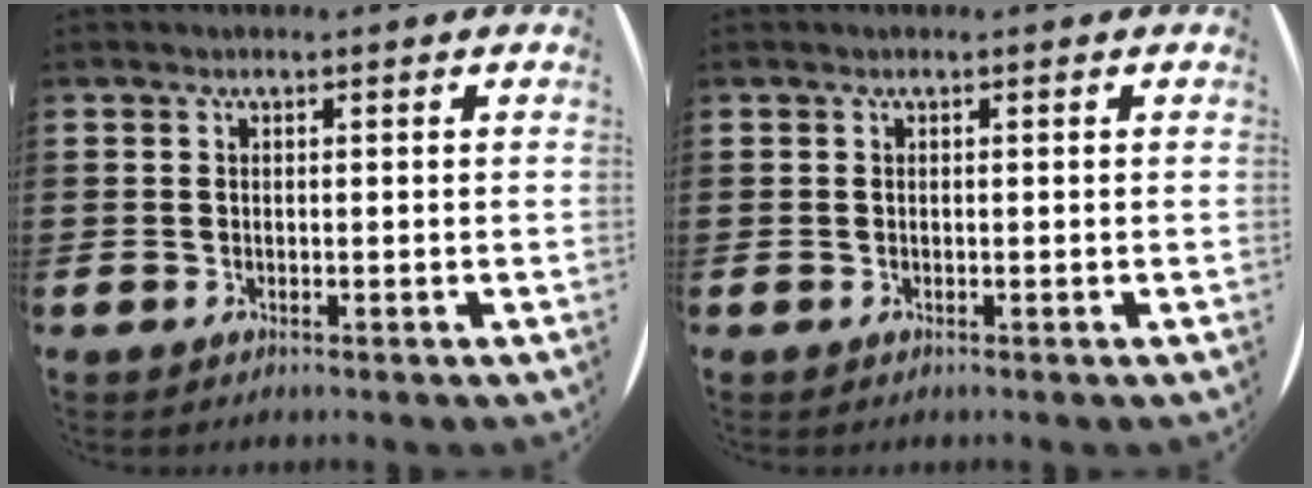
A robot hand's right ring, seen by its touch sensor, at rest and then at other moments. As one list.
[{"total": 0.0}]